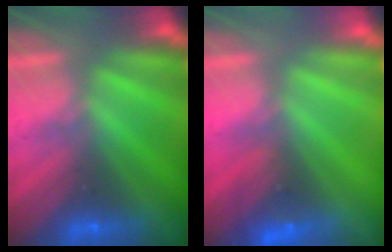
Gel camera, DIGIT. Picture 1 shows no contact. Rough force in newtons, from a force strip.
{"total": 2.5}